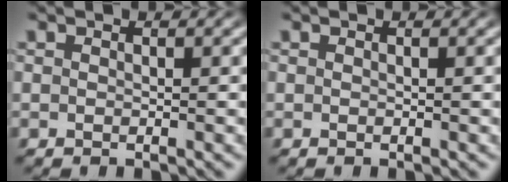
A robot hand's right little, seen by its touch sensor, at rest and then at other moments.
{"total": 0.0}